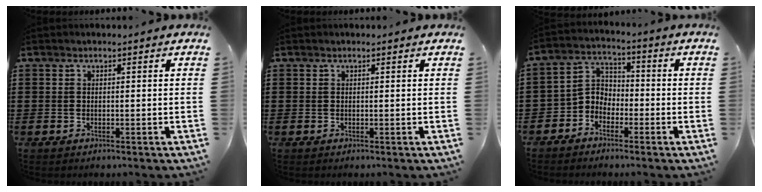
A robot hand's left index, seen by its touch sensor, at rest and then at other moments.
{"total": 0.0}
{"total": 4.3, "force": [-3.1, 2.9, 0.6], "torque": [-0.028, 0.007, -0.071]}